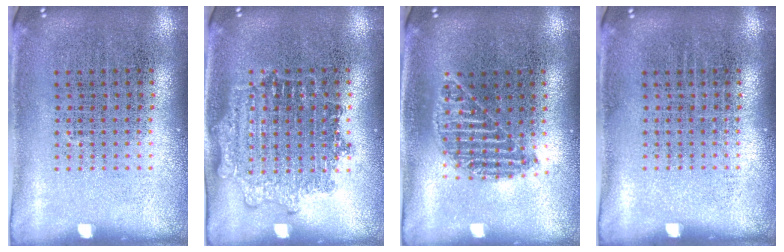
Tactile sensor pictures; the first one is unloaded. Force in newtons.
{"total": 1.2, "press": 1.2, "slide": 0.3}
{"total": 1.1, "press": 1.0, "slide": 0.5}
{"total": 0.0}